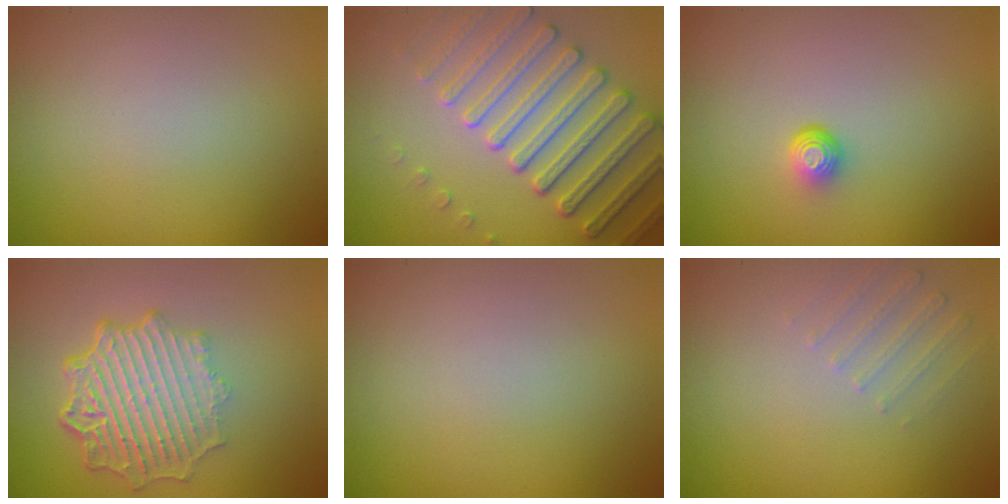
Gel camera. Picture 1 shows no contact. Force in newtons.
{"total": 5.9, "press": 5.3, "slide": 2.6}
{"total": 1.5, "press": 0.9, "slide": 1.2}
{"total": 7.0, "press": 5.1, "slide": 4.8}
{"total": 0.0}
{"total": 1.6, "press": 1.6, "slide": 0.4}